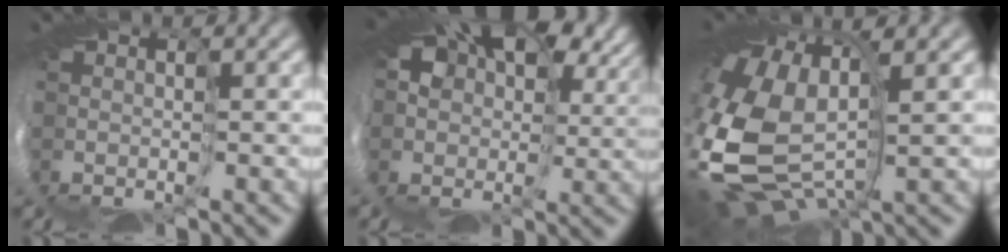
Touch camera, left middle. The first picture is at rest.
{"total": 12.6, "force": [4.4, 9.3, 7.4], "torque": [-0.155, 0.017, 0.077]}
{"total": 12.2, "force": [-1.6, 7.8, 9.3], "torque": [-0.258, -0.024, -0.022]}